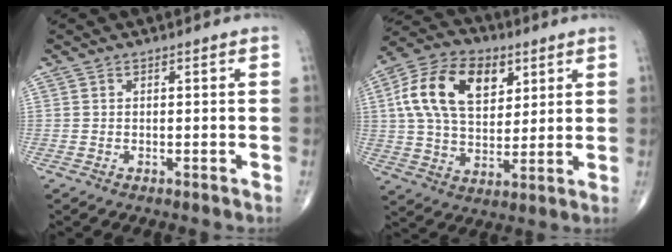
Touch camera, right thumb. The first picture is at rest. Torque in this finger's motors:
{"motor_torque": [0.19, 0.43, 0.37, 0.02, 0.17]}